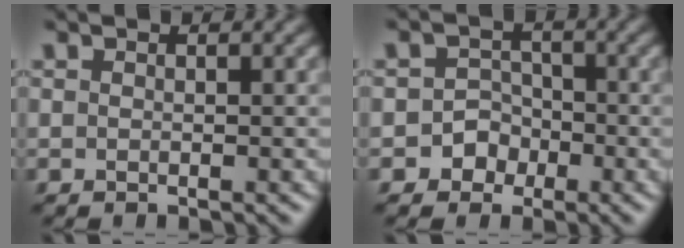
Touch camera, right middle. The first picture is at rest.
{"total": 2.7, "force": [-1.2, 2.4, 0.4], "torque": [0.023, 0.012, -0.034]}